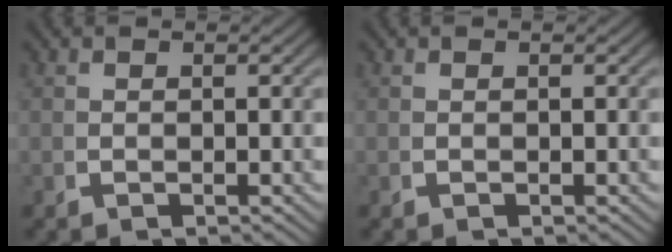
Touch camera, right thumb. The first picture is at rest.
{"total": 0.0}